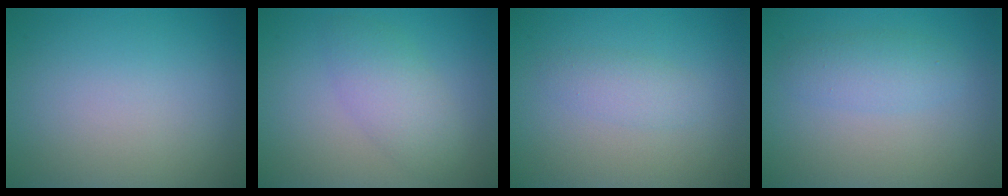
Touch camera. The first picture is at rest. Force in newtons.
{"total": 3.4, "press": 3.4, "slide": 0.0}
{"total": 1.6, "press": 1.6, "slide": 0.0}
{"total": 2.3, "press": 2.3, "slide": 0.0}